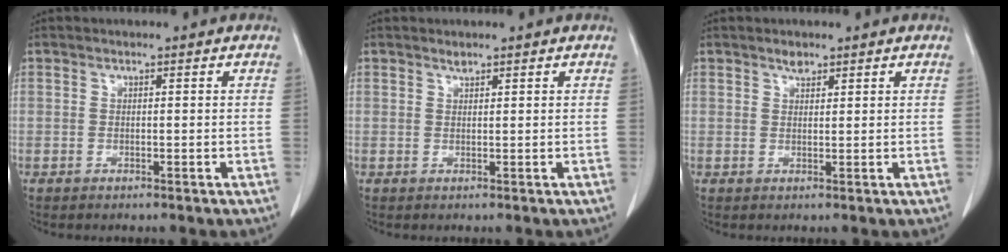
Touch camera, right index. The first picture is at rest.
{"total": 0.6, "force": [0.6, 0.1, 0.1], "torque": [-0.006, -0.004, 0.012]}
{"total": 1.3, "force": [1.0, 0.6, 0.4], "torque": [-0.009, -0.002, 0.017]}